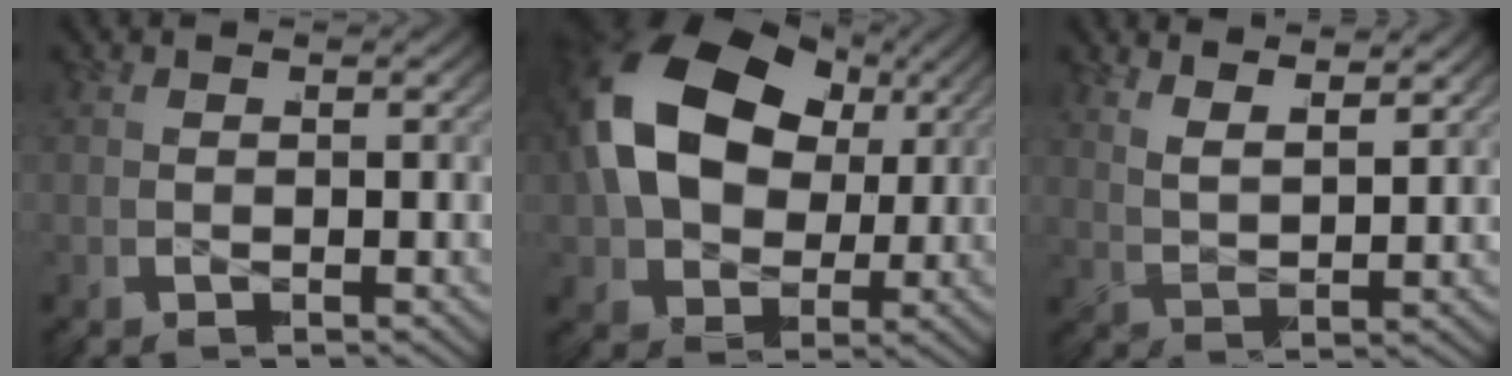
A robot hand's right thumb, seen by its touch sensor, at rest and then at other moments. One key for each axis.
{"total": 13.8, "fx": 2.3, "fy": 9.6, "fz": 9.6, "tx": -0.229, "ty": -0.024, "tz": 0.051}
{"total": 3.6, "fx": 2.3, "fy": 1.2, "fz": 2.5, "tx": -0.044, "ty": 0.004, "tz": 0.038}